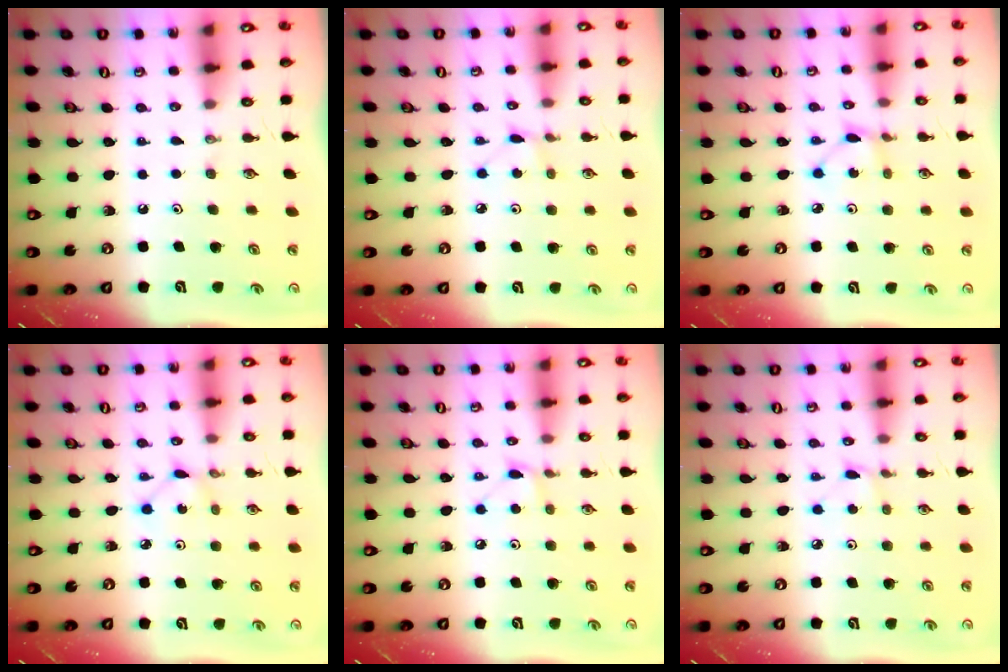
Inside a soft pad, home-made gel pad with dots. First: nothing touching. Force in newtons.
{"total": 2.8, "press": 2.8, "slide": 0.3}
{"total": 2.1, "press": 2.1, "slide": 0.2}
{"total": 1.3, "press": 1.3, "slide": 0.2}
{"total": 4.7, "press": 4.6, "slide": 0.6}
{"total": 2.1, "press": 2.1, "slide": 0.2}